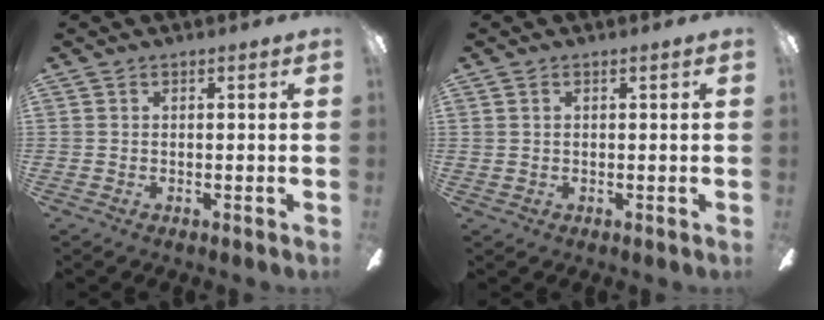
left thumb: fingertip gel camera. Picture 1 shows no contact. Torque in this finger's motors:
{"motor_torque": [0.11, 0.30, 0.34, -0.10, -0.02]}